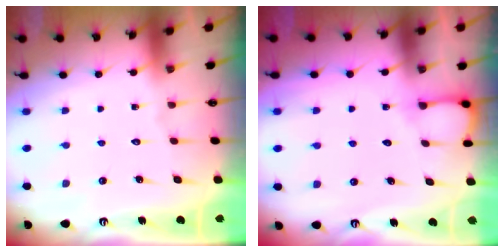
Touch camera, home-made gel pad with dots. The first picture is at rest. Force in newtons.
{"total": 3.2, "press": 3.1, "slide": 0.4}